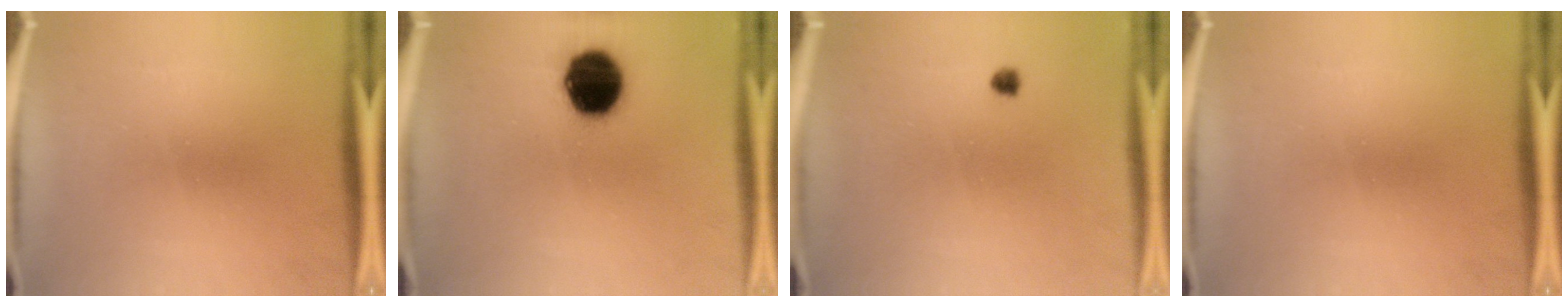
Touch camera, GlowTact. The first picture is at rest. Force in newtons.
{"total": 15.9}
{"total": 1.2}
{"total": 0.0}